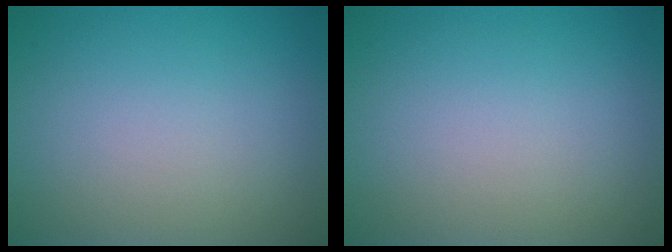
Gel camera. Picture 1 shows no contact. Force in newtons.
{"total": 0.0}